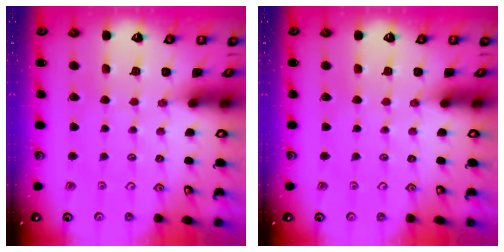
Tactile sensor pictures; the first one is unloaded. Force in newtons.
{"total": 0.0}